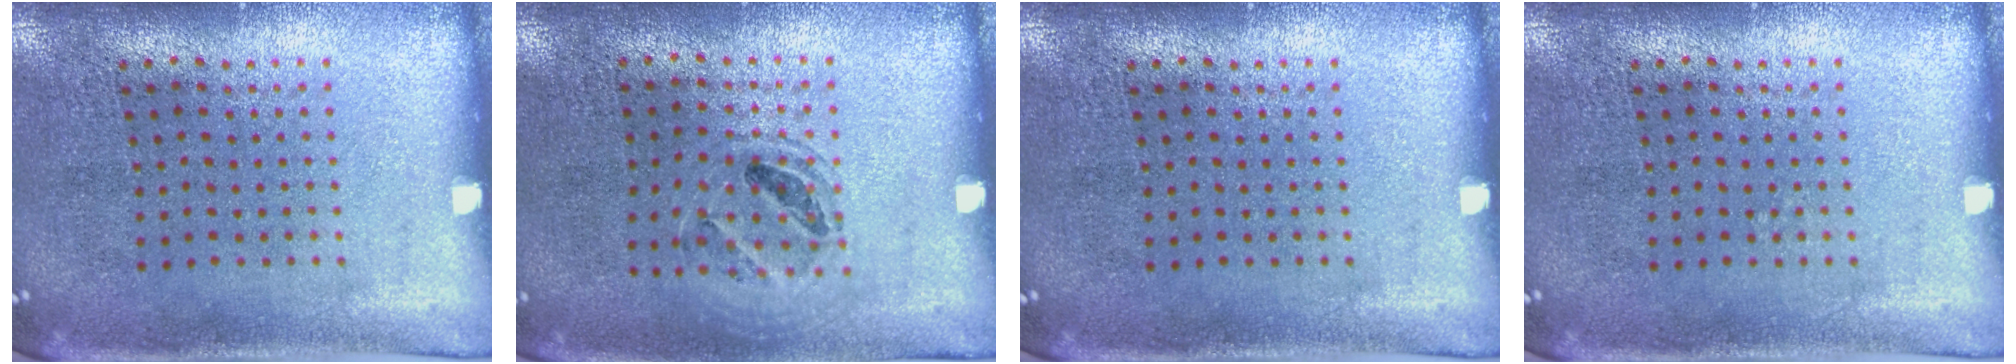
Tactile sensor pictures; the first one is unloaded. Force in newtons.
{"total": 1.0, "press": 1.0, "slide": 0.2}
{"total": 0.0}
{"total": 0.0}